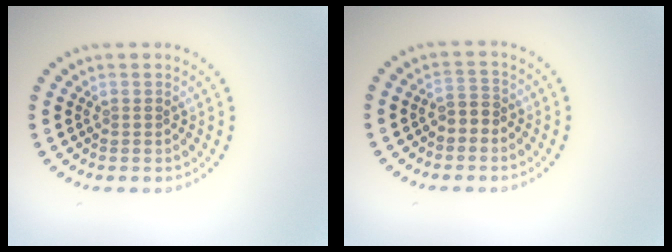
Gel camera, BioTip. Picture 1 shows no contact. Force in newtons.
{"total": 1.6, "press": 1.4, "slide": 0.7}